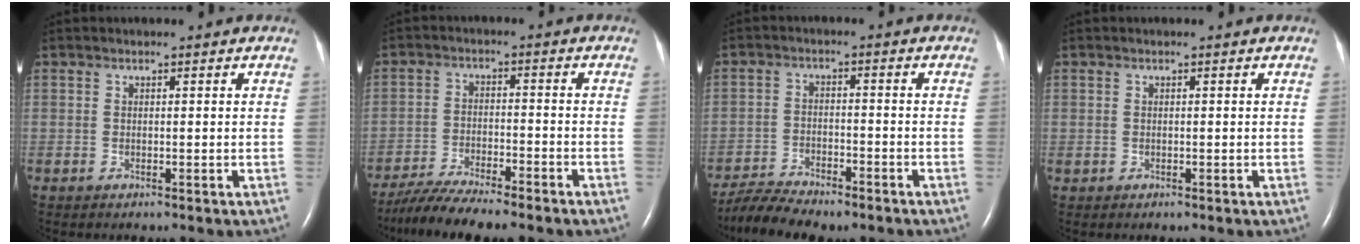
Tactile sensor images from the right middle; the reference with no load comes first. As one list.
[{"total": 10.3, "force": [-8.8, 0.6, 5.3], "torque": [-0.092, -0.021, -0.143]}, {"total": 7.6, "force": [-6.8, 1.4, 3.0], "torque": [-0.054, -0.012, -0.115]}, {"total": 0.0}]